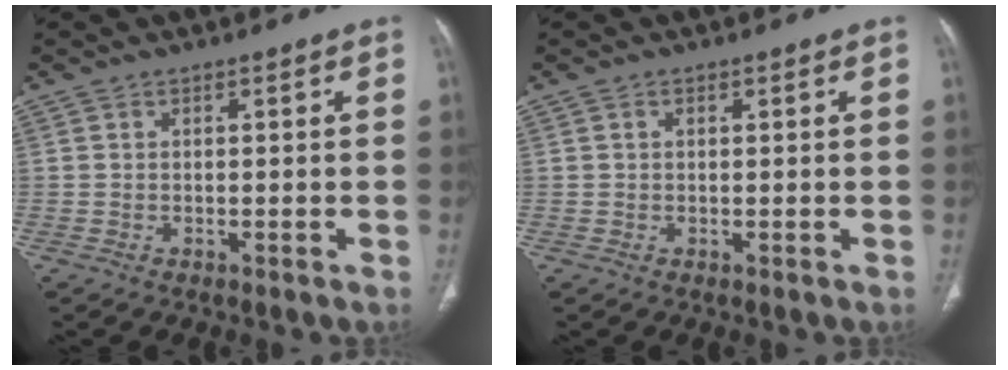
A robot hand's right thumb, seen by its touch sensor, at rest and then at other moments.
{"total": 0.6, "force": [0.2, 0.3, 0.4], "torque": [-0.009, 0.001, 0.004]}